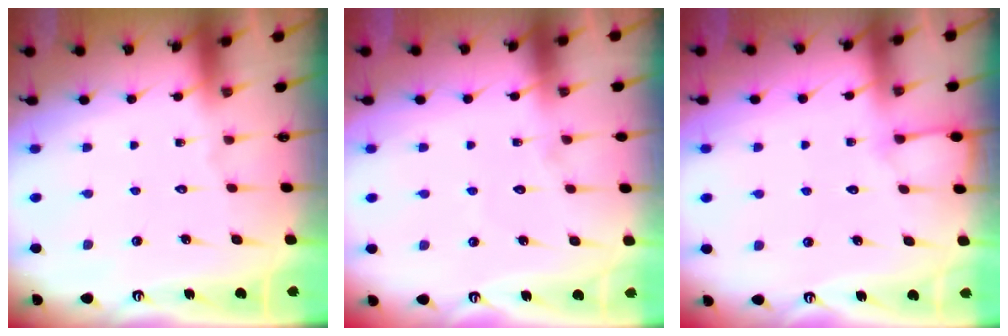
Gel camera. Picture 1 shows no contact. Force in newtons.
{"total": 2.7, "press": 2.7, "slide": 0.3}
{"total": 5.2, "press": 5.2, "slide": 0.6}